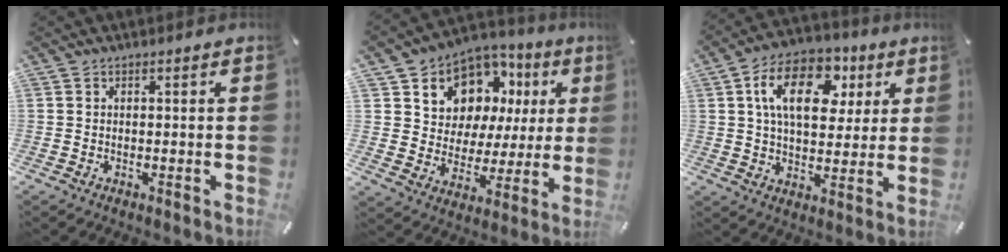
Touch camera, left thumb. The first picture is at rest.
{"total": 10.6, "force": [6.2, 8.3, 2.0], "torque": [-0.045, -0.060, 0.119]}
{"total": 16.1, "force": [5.9, 10.3, 10.9], "torque": [-0.172, -0.007, 0.104]}